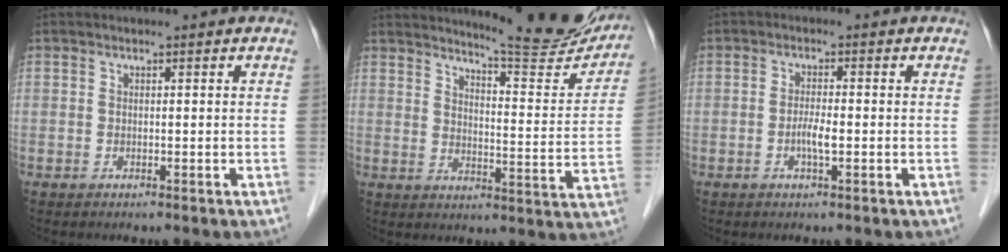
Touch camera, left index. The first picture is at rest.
{"total": 16.0, "force": [15.2, 0.9, 5.1], "torque": [-0.069, -0.070, 0.183]}
{"total": 2.5, "force": [-0.7, 0.3, 2.3], "torque": [-0.047, 0.000, -0.015]}